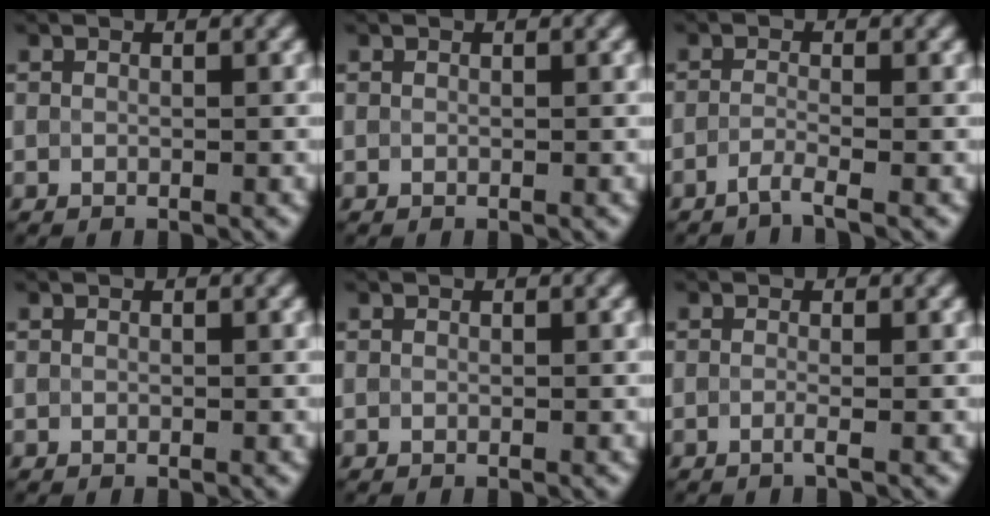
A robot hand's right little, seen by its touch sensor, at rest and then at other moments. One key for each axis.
{"total": 0.0}
{"total": 1.9, "fx": -1.9, "fy": -0.4, "fz": 0.1, "tx": -0.003, "ty": -0.002, "tz": -0.039}
{"total": 0.0}
{"total": 0.0}
{"total": 0.9, "fx": -0.8, "fy": -0.1, "fz": 0.2, "tx": -0.004, "ty": -0.006, "tz": -0.012}